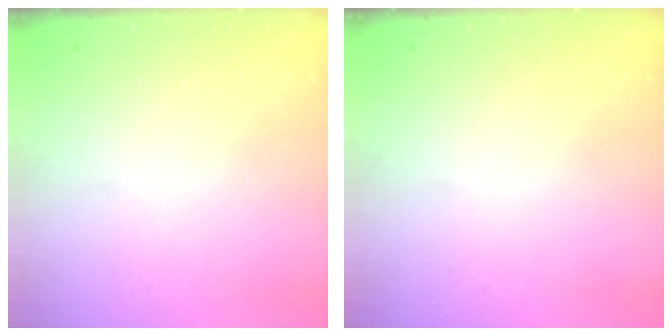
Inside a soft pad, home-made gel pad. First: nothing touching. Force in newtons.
{"total": 0.0}